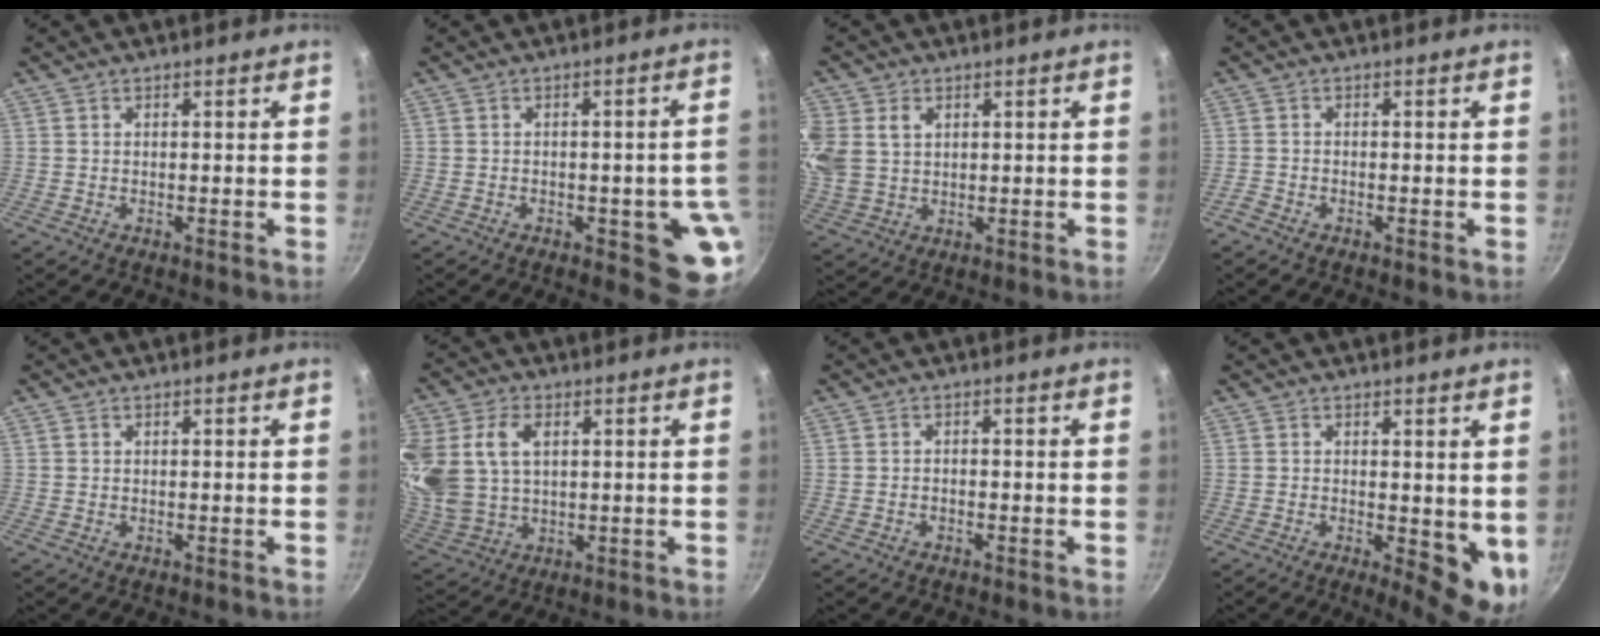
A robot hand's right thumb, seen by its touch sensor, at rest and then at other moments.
{"total": 9.2, "force": [-2.8, 3.0, 8.3], "torque": [-0.048, 0.005, -0.030]}
{"total": 13.3, "force": [3.5, 10.4, 7.6], "torque": [-0.189, 0.018, 0.073]}
{"total": 1.2, "force": [-1.0, 0.4, 0.5], "torque": [-0.026, 0.010, -0.025]}
{"total": 0.9, "force": [0.1, -0.7, -0.7], "torque": [0.012, -0.002, 0.001]}
{"total": 18.0, "force": [4.8, 12.7, 11.8], "torque": [-0.268, 0.005, 0.102]}
{"total": 1.0, "force": [-0.7, -0.5, -0.4], "torque": [0.000, 0.005, -0.013]}
{"total": 6.6, "force": [0.1, 2.3, 6.1], "torque": [-0.061, -0.017, 0.008]}